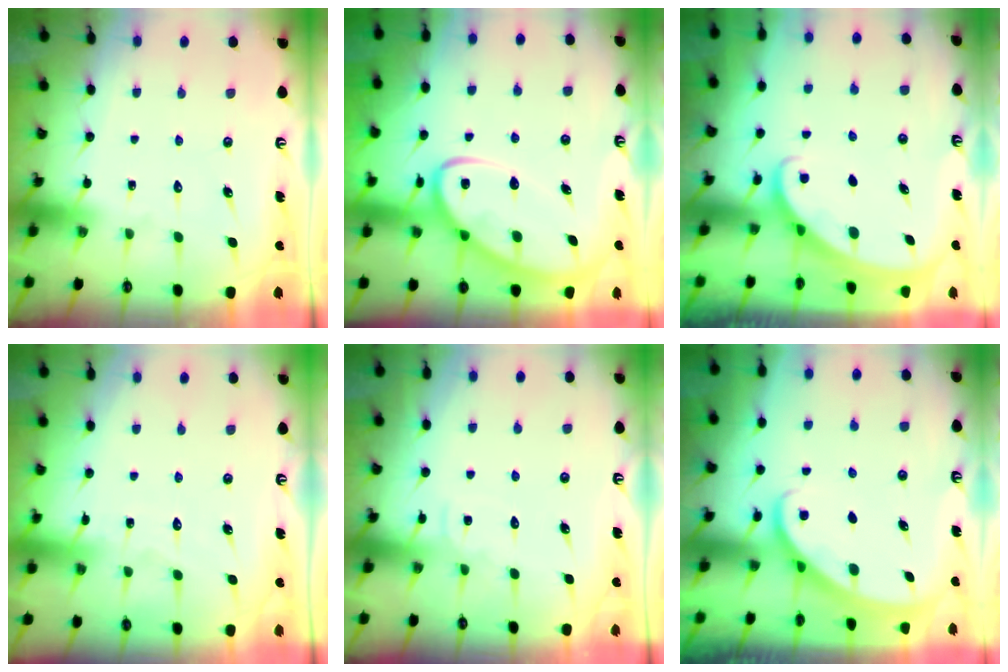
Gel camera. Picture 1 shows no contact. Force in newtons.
{"total": 11.3, "press": 11.3, "slide": 1.0}
{"total": 1.6, "press": 1.5, "slide": 0.1}
{"total": 3.6, "press": 3.5, "slide": 0.4}
{"total": 5.1, "press": 5.1, "slide": 0.5}
{"total": 2.3, "press": 2.3, "slide": 0.2}